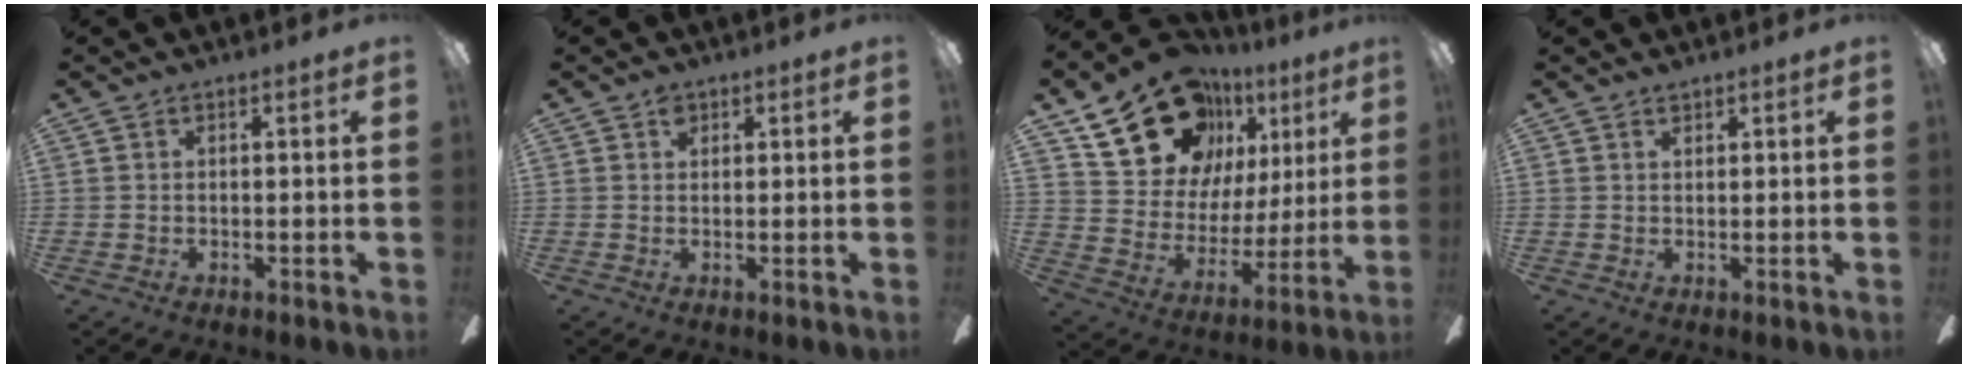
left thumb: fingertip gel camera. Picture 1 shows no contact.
{"total": 2.1, "force": [1.3, 1.3, 0.9], "torque": [-0.012, -0.001, 0.021]}
{"total": 23.1, "force": [13.9, 15.3, 10.2], "torque": [-0.164, -0.070, 0.268]}
{"total": 1.1, "force": [1.0, 0.4, 0.2], "torque": [-0.005, 0.000, 0.020]}